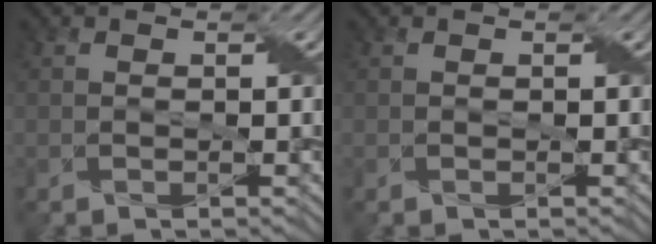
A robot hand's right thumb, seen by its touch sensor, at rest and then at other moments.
{"total": 0.0}